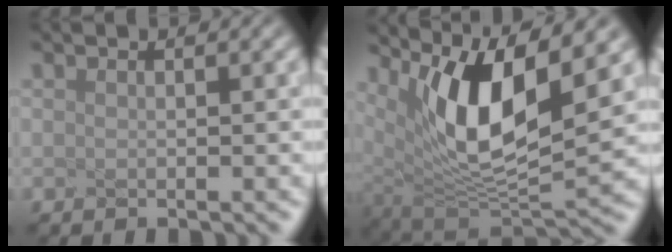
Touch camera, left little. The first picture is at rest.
{"total": 7.4, "force": [2.3, 2.3, 6.6], "torque": [-0.148, -0.030, 0.094]}